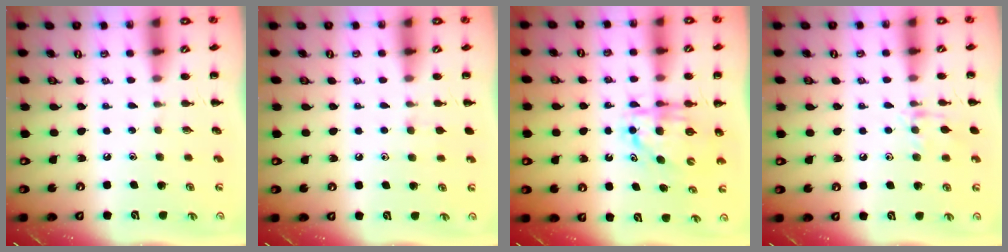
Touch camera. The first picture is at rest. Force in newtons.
{"total": 5.5, "press": 5.2, "slide": 1.8}
{"total": 6.4, "press": 6.3, "slide": 0.8}
{"total": 8.3, "press": 8.2, "slide": 1.2}